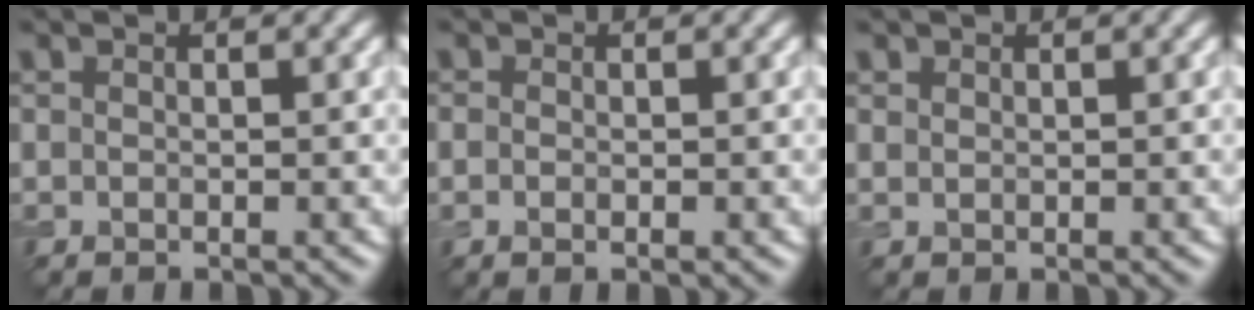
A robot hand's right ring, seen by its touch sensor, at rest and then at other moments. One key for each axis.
{"total": 1.1, "fx": -0.2, "fy": 0.6, "fz": 0.9, "tx": -0.017, "ty": -0.003, "tz": -0.003}
{"total": 0.7, "fx": 0.5, "fy": 0.4, "fz": 0.2, "tx": -0.004, "ty": -0.003, "tz": 0.010}